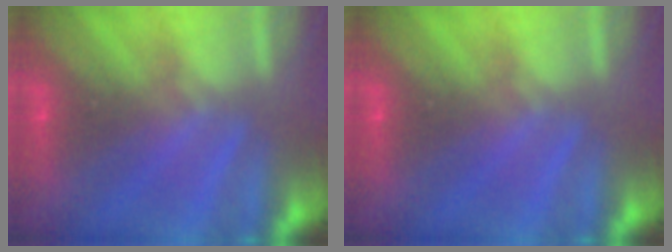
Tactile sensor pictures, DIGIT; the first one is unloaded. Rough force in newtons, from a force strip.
{"total": 0.0}